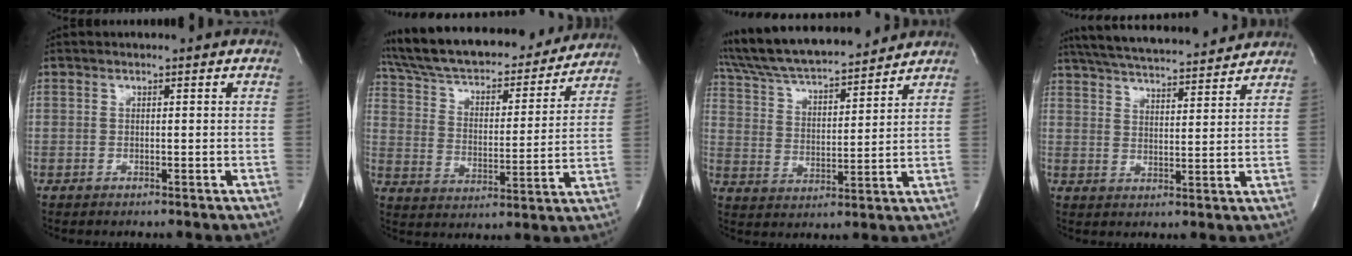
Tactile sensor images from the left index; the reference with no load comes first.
{"total": 26.1, "force": [23.2, 6.7, 9.8], "torque": [-0.178, 0.011, 0.335]}
{"total": 18.2, "force": [16.6, 2.9, 7.0], "torque": [-0.132, 0.025, 0.276]}
{"total": 18.0, "force": [16.4, 2.4, 7.0], "torque": [-0.125, 0.030, 0.241]}